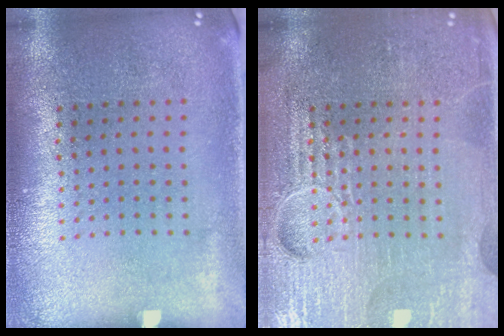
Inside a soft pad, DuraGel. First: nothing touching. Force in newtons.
{"total": 7.1, "press": 7.1, "slide": 0.8}